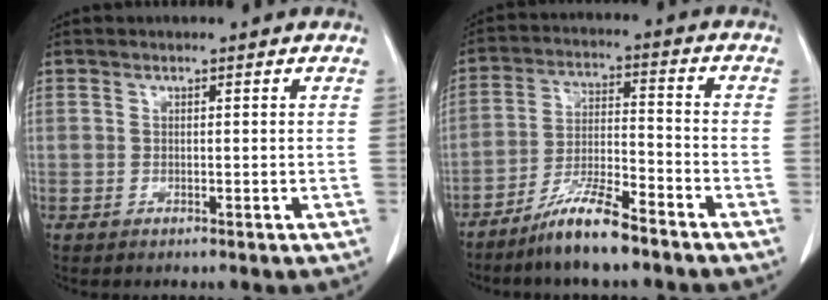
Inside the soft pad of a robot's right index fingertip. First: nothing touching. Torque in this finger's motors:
{"motor_torque": [0.77, -0.73, 0.17, 0.04]}